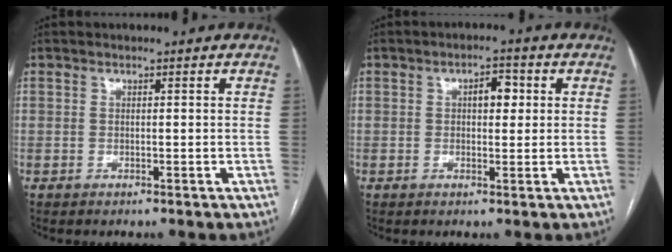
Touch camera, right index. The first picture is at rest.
{"total": 3.7, "force": [0.9, 1.8, 3.1], "torque": [-0.048, 0.013, 0.013]}